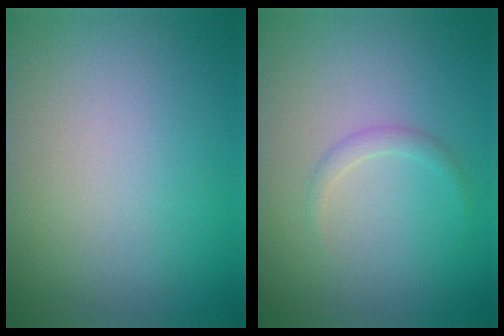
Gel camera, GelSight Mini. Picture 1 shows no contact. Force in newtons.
{"total": 1.0, "press": 1.0, "slide": 0.0}